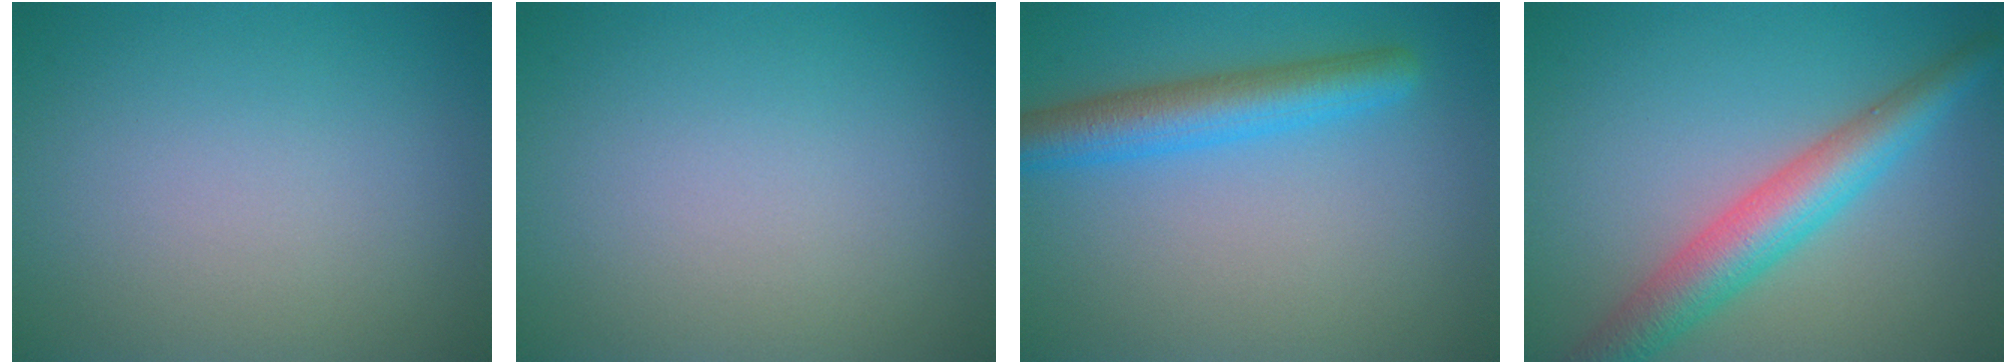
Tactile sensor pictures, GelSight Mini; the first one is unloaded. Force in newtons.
{"total": 0.0}
{"total": 4.8, "press": 4.8, "slide": 0.2}
{"total": 5.7, "press": 5.6, "slide": 0.2}